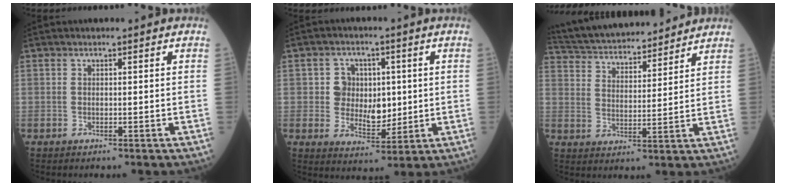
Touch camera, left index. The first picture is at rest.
{"total": 6.4, "force": [1.2, 5.6, 3.0], "torque": [-0.046, 0.008, 0.025]}
{"total": 18.5, "force": [17.1, 3.5, 6.3], "torque": [-0.116, 0.031, 0.269]}